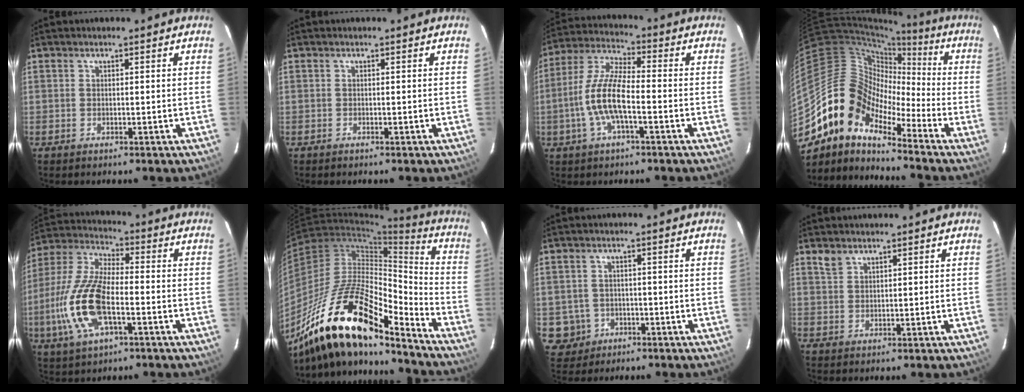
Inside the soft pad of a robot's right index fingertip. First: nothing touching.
{"total": 0.0}
{"total": 11.1, "force": [-3.0, 3.1, 10.2], "torque": [-0.217, 0.003, -0.061]}
{"total": 13.6, "force": [-9.9, 6.7, 6.4], "torque": [-0.104, 0.017, -0.214]}
{"total": 16.2, "force": [-4.4, 6.4, 14.2], "torque": [-0.314, -0.004, -0.088]}
{"total": 23.7, "force": [-17.3, 7.0, 14.6], "torque": [-0.264, -0.011, -0.315]}
{"total": 5.3, "force": [-1.5, 5.1, 0.4], "torque": [-0.019, 0.018, -0.015]}
{"total": 2.1, "force": [1.7, 1.0, 0.7], "torque": [-0.015, 0.003, 0.034]}